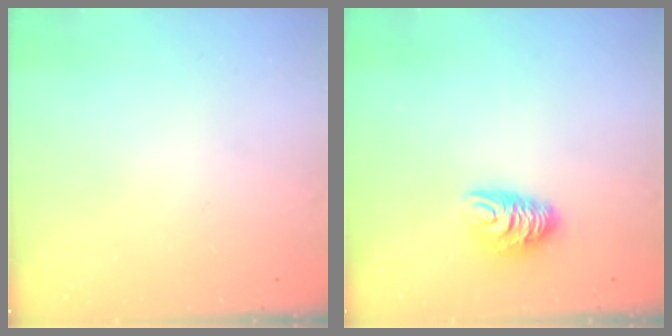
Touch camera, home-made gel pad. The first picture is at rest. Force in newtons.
{"total": 7.9, "press": 7.8, "slide": 0.6}